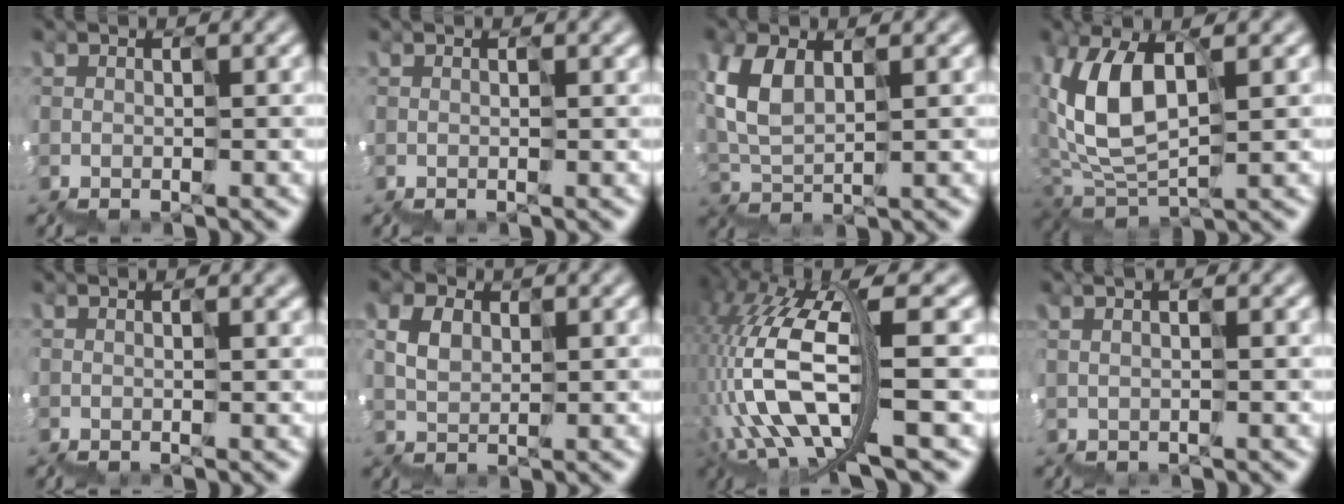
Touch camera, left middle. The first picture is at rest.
{"total": 0.5, "force": [0.2, 0.2, 0.4], "torque": [-0.005, 0.004, 0.001]}
{"total": 4.0, "force": [2.3, 2.0, 2.6], "torque": [-0.094, 0.023, 0.042]}
{"total": 5.7, "force": [2.3, 3.3, 4.1], "torque": [-0.115, 0.021, 0.041]}
{"total": 1.8, "force": [0.4, 0.9, 1.5], "torque": [-0.007, 0.010, 0.001]}
{"total": 1.4, "force": [1.1, 0.3, -0.8], "torque": [-0.010, 0.019, 0.021]}
{"total": 10.3, "force": [-2.3, 3.0, 9.5], "torque": [-0.230, 0.020, -0.032]}
{"total": 1.0, "force": [0.8, 0.2, 0.6], "torque": [-0.008, 0.018, 0.016]}